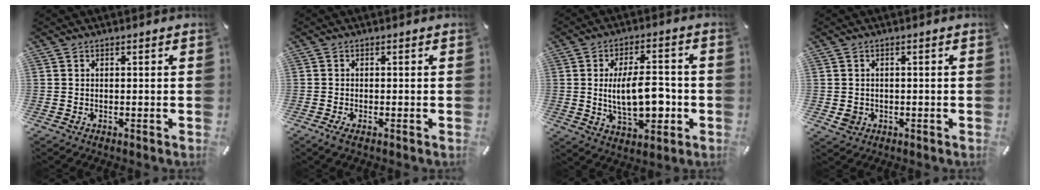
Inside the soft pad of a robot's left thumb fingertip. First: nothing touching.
{"total": 1.4, "force": [-0.7, 0.4, 1.1], "torque": [-0.018, 0.000, -0.012]}
{"total": 14.1, "force": [-1.2, 7.3, 12.0], "torque": [-0.199, -0.002, -0.021]}
{"total": 2.6, "force": [-0.5, 2.4, 1.0], "torque": [-0.024, 0.000, -0.011]}